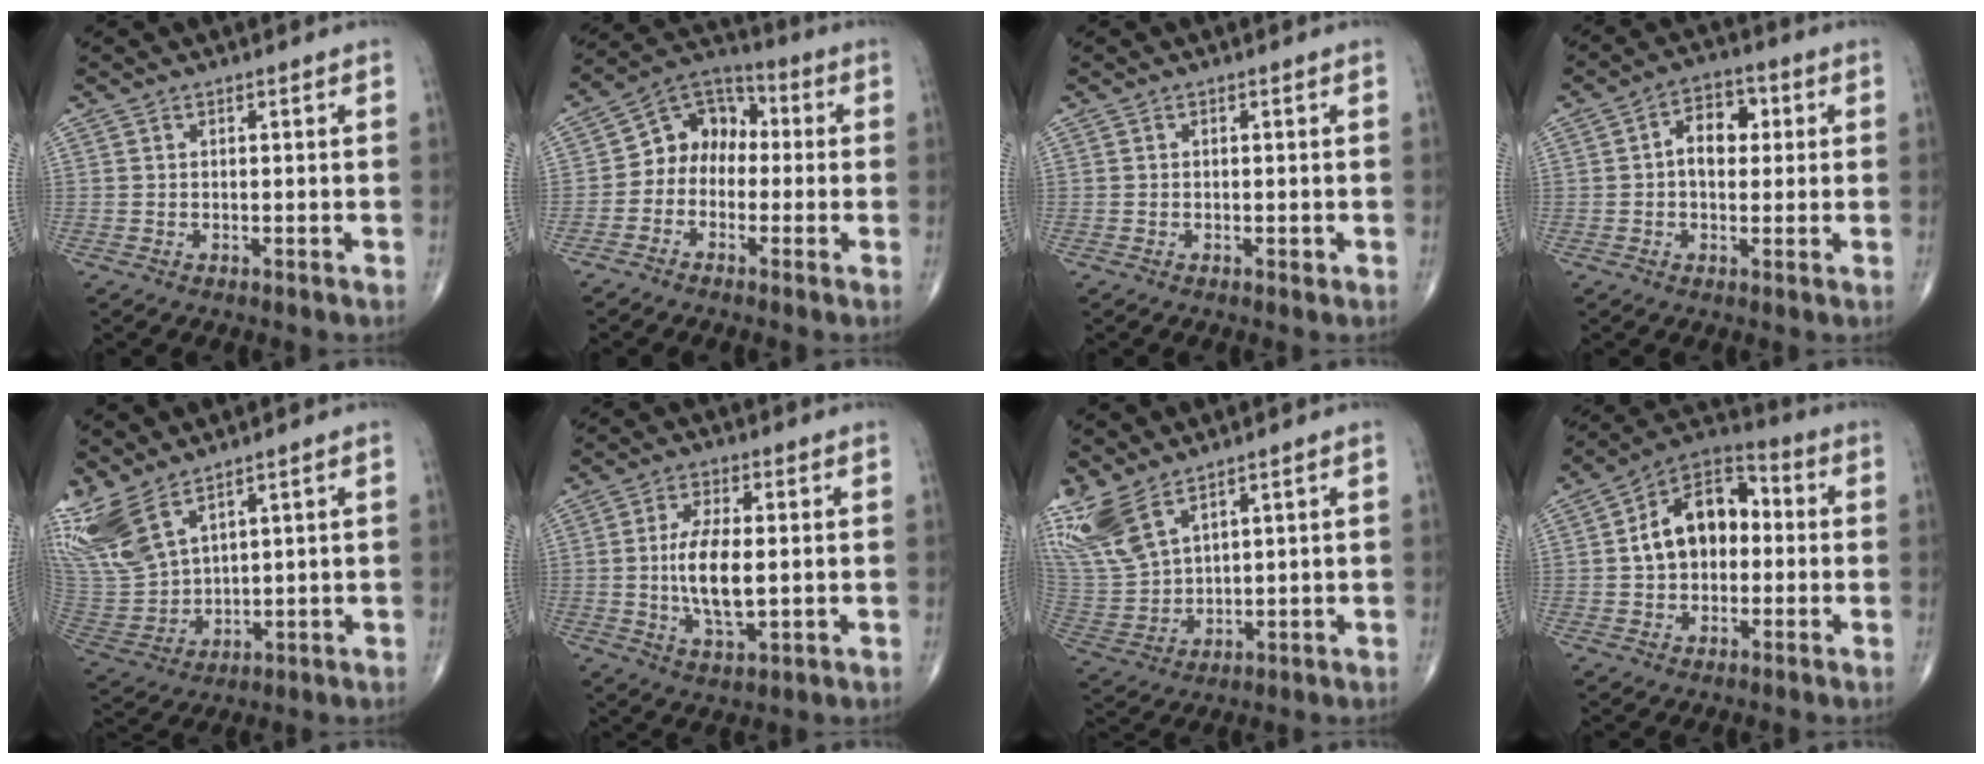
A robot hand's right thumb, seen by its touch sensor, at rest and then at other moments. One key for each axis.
{"total": 9.2, "fx": -1.1, "fy": 7.5, "fz": 5.2, "tx": -0.050, "ty": 0.041, "tz": -0.043}
{"total": 0.6, "fx": -0.2, "fy": 0.4, "fz": 0.5, "tx": -0.004, "ty": -0.001, "tz": -0.005}
{"total": 7.0, "fx": 0.8, "fy": 4.8, "fz": 5.1, "tx": -0.061, "ty": 0.016, "tz": 0.006}
{"total": 13.7, "fx": 9.3, "fy": 5.6, "fz": 8.3, "tx": -0.191, "ty": -0.039, "tz": 0.210}
{"total": 9.8, "fx": -0.1, "fy": 4.0, "fz": 8.9, "tx": -0.170, "ty": -0.012, "tz": 0.000}
{"total": 11.8, "fx": 8.3, "fy": 4.8, "fz": 6.9, "tx": -0.160, "ty": -0.028, "tz": 0.190}
{"total": 13.7, "fx": 0.7, "fy": 9.2, "fz": 10.1, "tx": -0.135, "ty": 0.036, "tz": -0.004}